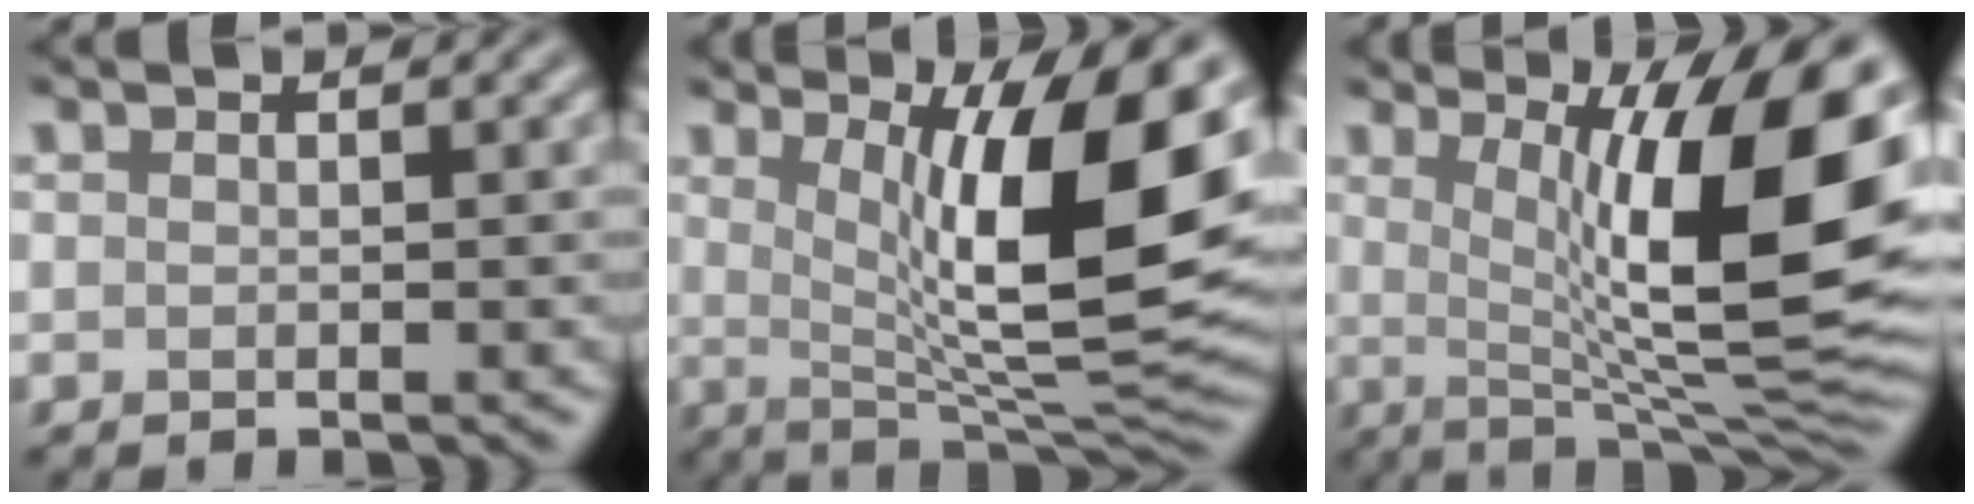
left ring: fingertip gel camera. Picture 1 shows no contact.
{"total": 13.3, "force": [2.6, 3.4, 12.6], "torque": [-0.172, -0.009, 0.044]}
{"total": 14.8, "force": [2.4, 3.9, 14.1], "torque": [-0.176, -0.003, 0.035]}